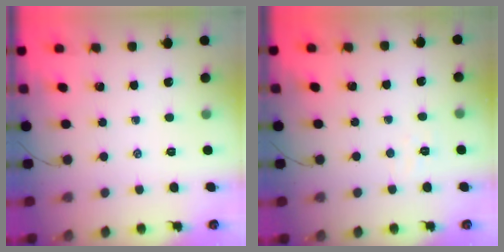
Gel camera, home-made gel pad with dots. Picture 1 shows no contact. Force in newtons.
{"total": 3.0, "press": 2.9, "slide": 0.8}